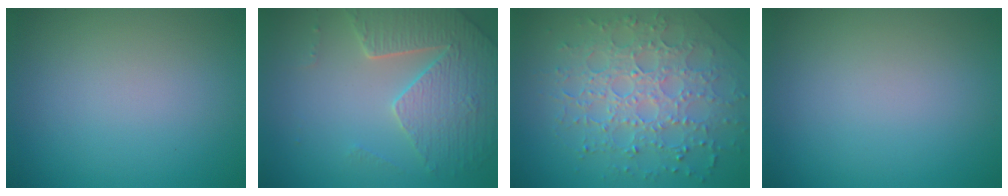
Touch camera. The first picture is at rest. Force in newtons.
{"total": 4.9, "press": 4.5, "slide": 1.9}
{"total": 7.3, "press": 5.2, "slide": 5.1}
{"total": 0.0}